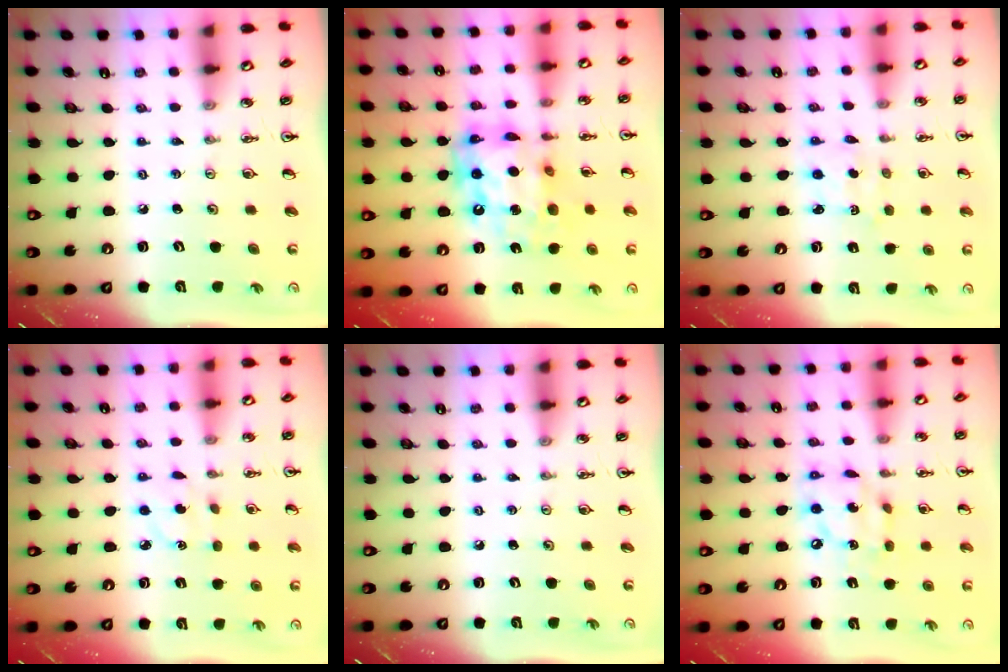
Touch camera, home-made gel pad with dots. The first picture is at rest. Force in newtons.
{"total": 15.9, "press": 15.9, "slide": 1.5}
{"total": 1.8, "press": 1.8, "slide": 0.4}
{"total": 3.5, "press": 3.4, "slide": 0.7}
{"total": 0.0}
{"total": 10.0, "press": 10.0, "slide": 1.1}